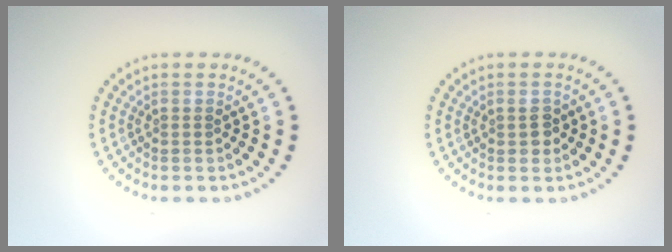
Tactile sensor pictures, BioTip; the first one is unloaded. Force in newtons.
{"total": 1.5, "press": 1.5, "slide": 0.2}